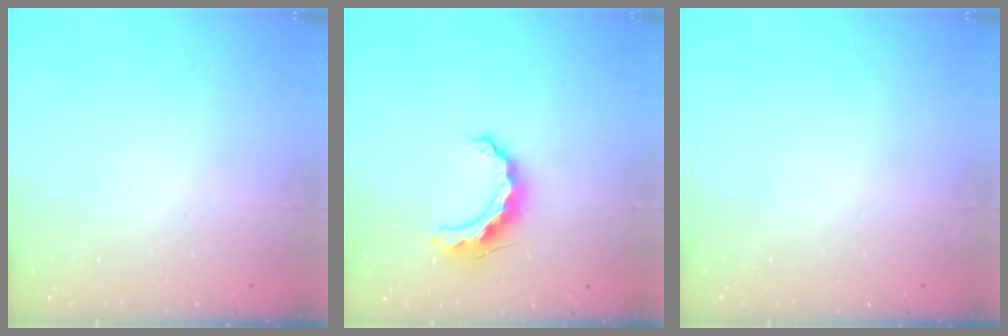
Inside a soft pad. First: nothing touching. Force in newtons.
{"total": 11.2, "press": 11.2, "slide": 0.9}
{"total": 0.0}